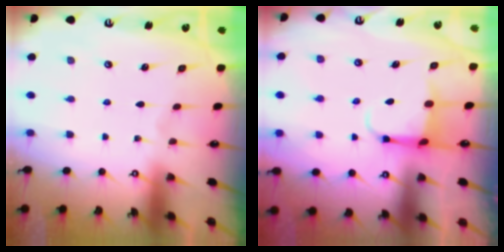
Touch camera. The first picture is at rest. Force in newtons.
{"total": 4.0, "press": 3.9, "slide": 1.1}